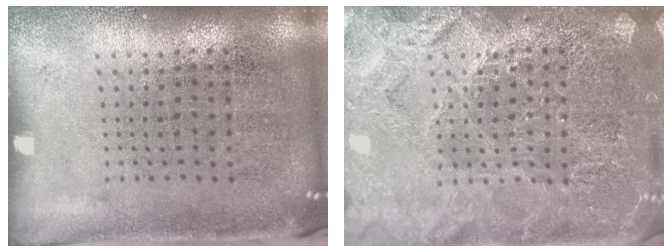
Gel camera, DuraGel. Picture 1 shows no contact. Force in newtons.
{"total": 3.9, "press": 3.9, "slide": 0.5}